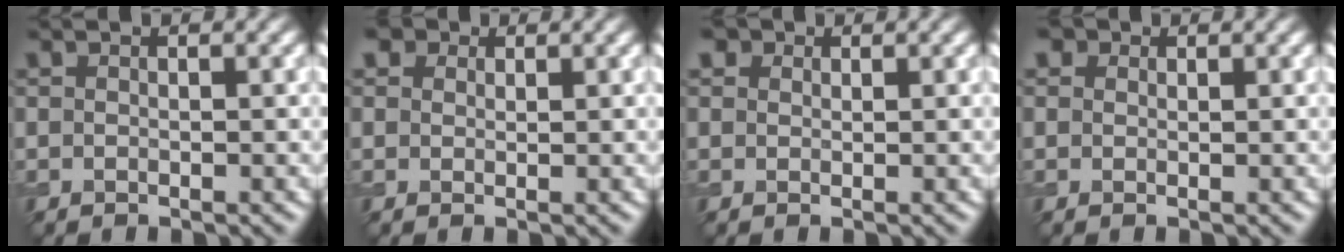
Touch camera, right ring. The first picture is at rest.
{"total": 3.3, "force": [2.2, 2.1, 1.4], "torque": [-0.036, 0.007, 0.020]}
{"total": 2.0, "force": [1.3, 1.3, 0.7], "torque": [-0.013, 0.002, 0.006]}
{"total": 2.1, "force": [1.3, 1.4, 0.8], "torque": [-0.014, 0.007, -0.002]}